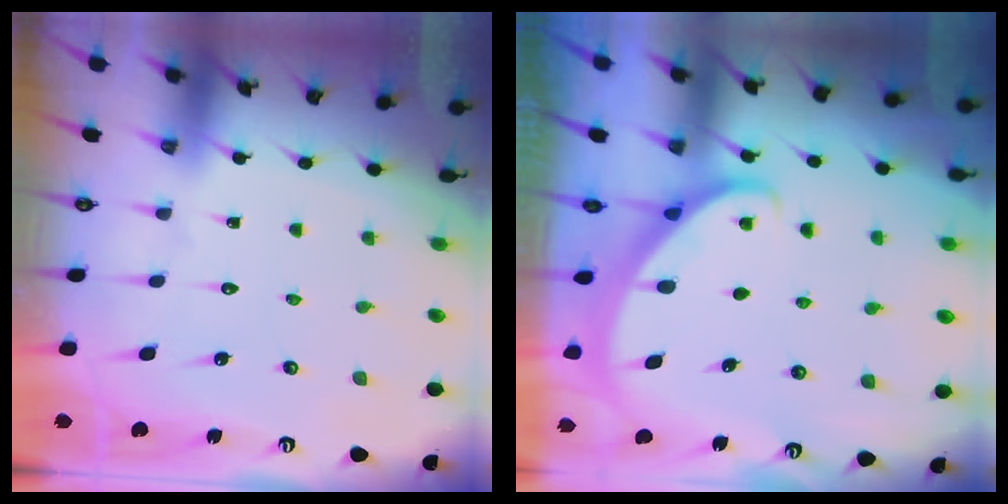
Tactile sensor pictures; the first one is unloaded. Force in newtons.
{"total": 1.4, "press": 1.4, "slide": 0.1}